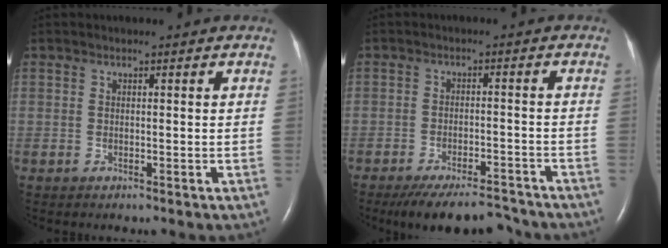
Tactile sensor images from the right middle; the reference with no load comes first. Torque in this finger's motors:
{"motor_torque": [0.12, -0.13, 0.10, 0.07]}